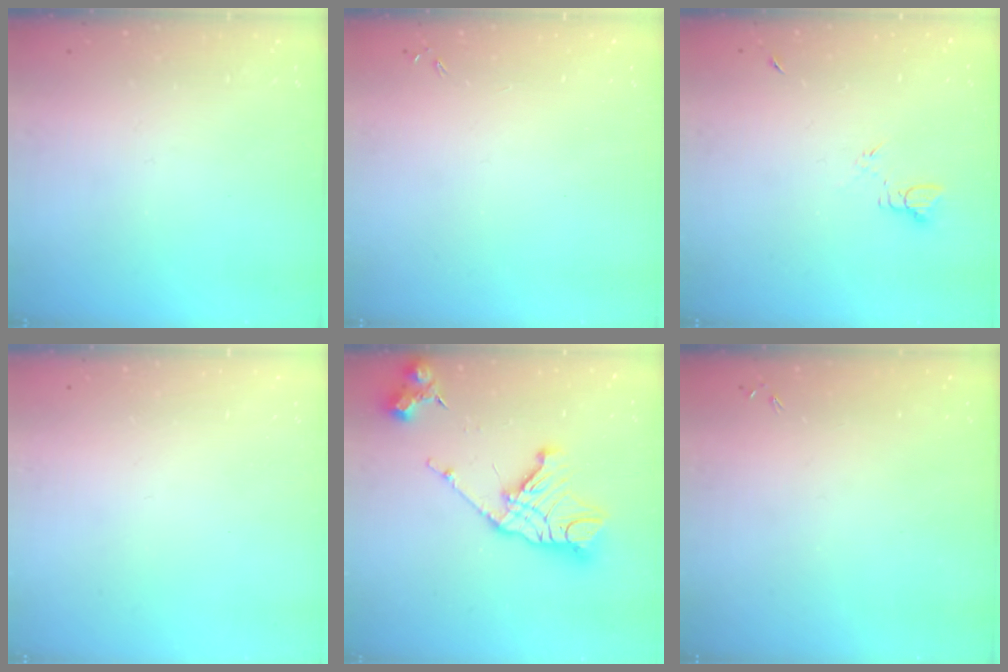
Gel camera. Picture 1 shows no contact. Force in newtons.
{"total": 0.0}
{"total": 4.5, "press": 4.4, "slide": 0.6}
{"total": 0.0}
{"total": 16.4, "press": 16.3, "slide": 1.5}
{"total": 0.0}